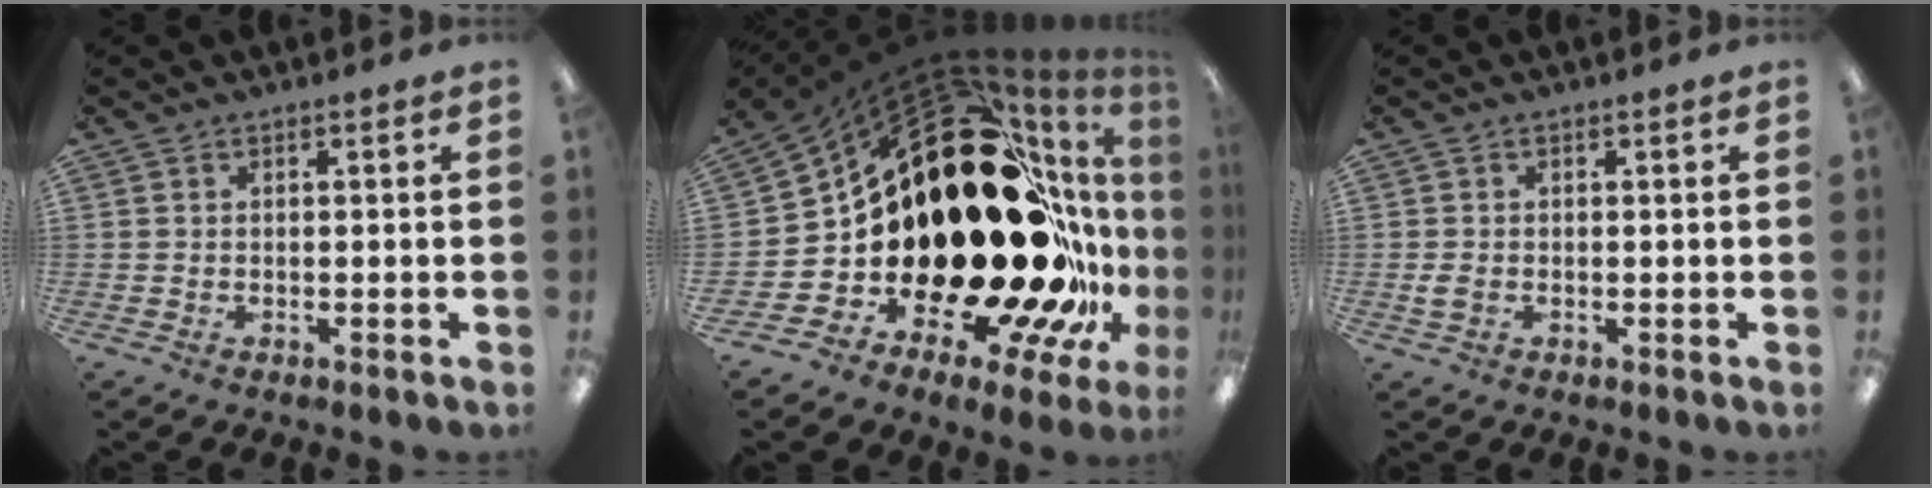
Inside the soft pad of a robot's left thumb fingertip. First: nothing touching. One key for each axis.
{"total": 44.5, "fx": 4.1, "fy": 20.8, "fz": 39.2, "tx": -0.574, "ty": -0.120, "tz": 0.141}
{"total": 2.3, "fx": -0.2, "fy": 1.7, "fz": 1.5, "tx": -0.034, "ty": 0.003, "tz": -0.006}